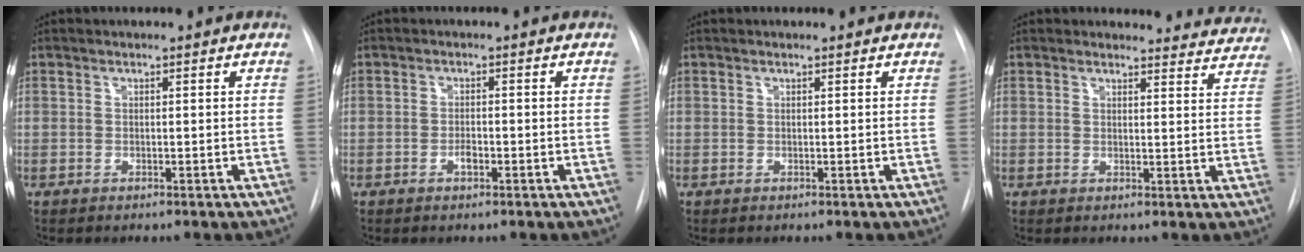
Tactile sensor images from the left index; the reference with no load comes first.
{"total": 1.3, "force": [-0.6, 0.5, 1.0], "torque": [-0.019, 0.001, -0.011]}
{"total": 1.1, "force": [1.1, 0.0, 0.1], "torque": [-0.007, 0.011, 0.015]}
{"total": 10.0, "force": [9.7, 2.4, 0.2], "torque": [0.037, -0.030, 0.076]}